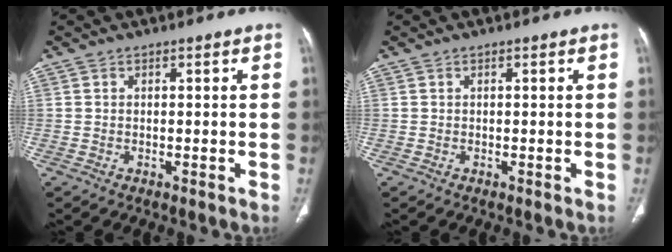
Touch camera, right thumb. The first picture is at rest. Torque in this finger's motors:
{"motor_torque": [-0.24, 0.24, -0.01, 0.00, 0.00]}